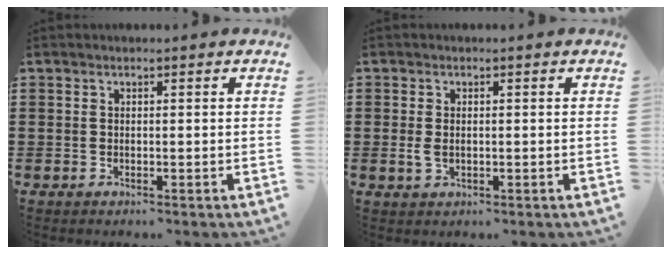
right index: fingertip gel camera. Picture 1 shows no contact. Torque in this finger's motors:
{"motor_torque": [0.65, 0.88, 0.19, 0.01]}